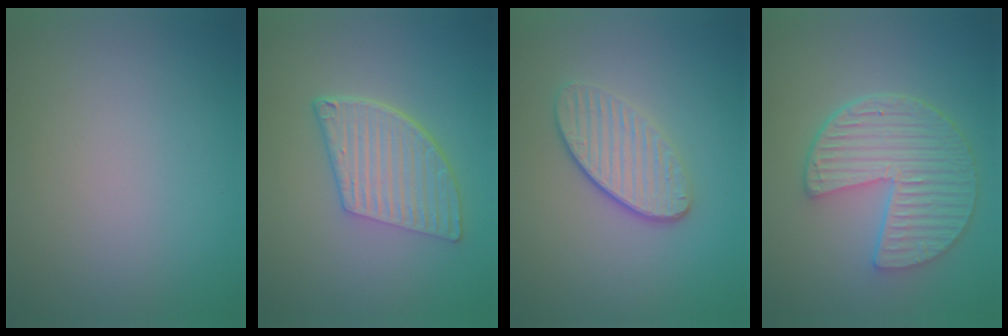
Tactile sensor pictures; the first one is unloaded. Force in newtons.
{"total": 5.7, "press": 4.2, "slide": 3.9}
{"total": 3.6, "press": 3.0, "slide": 2.0}
{"total": 6.2, "press": 4.8, "slide": 4.0}